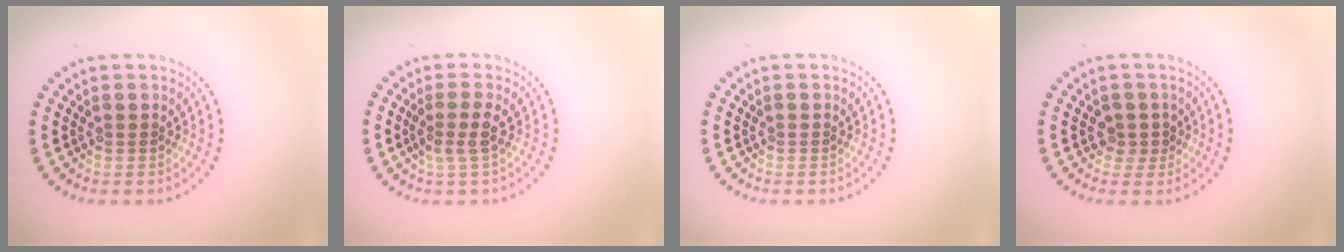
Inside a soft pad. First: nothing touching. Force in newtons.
{"total": 1.9, "press": 1.6, "slide": 1.0}
{"total": 0.0}
{"total": 1.6, "press": 1.3, "slide": 1.0}